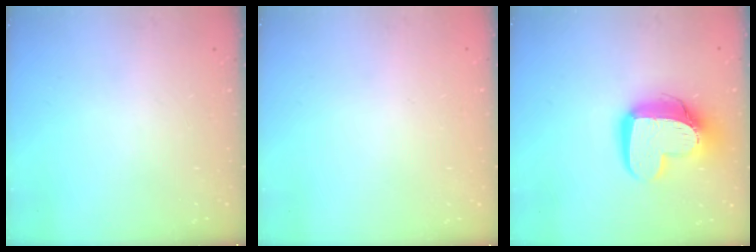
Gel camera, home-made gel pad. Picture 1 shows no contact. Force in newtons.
{"total": 0.0}
{"total": 14.9, "press": 14.8, "slide": 1.4}